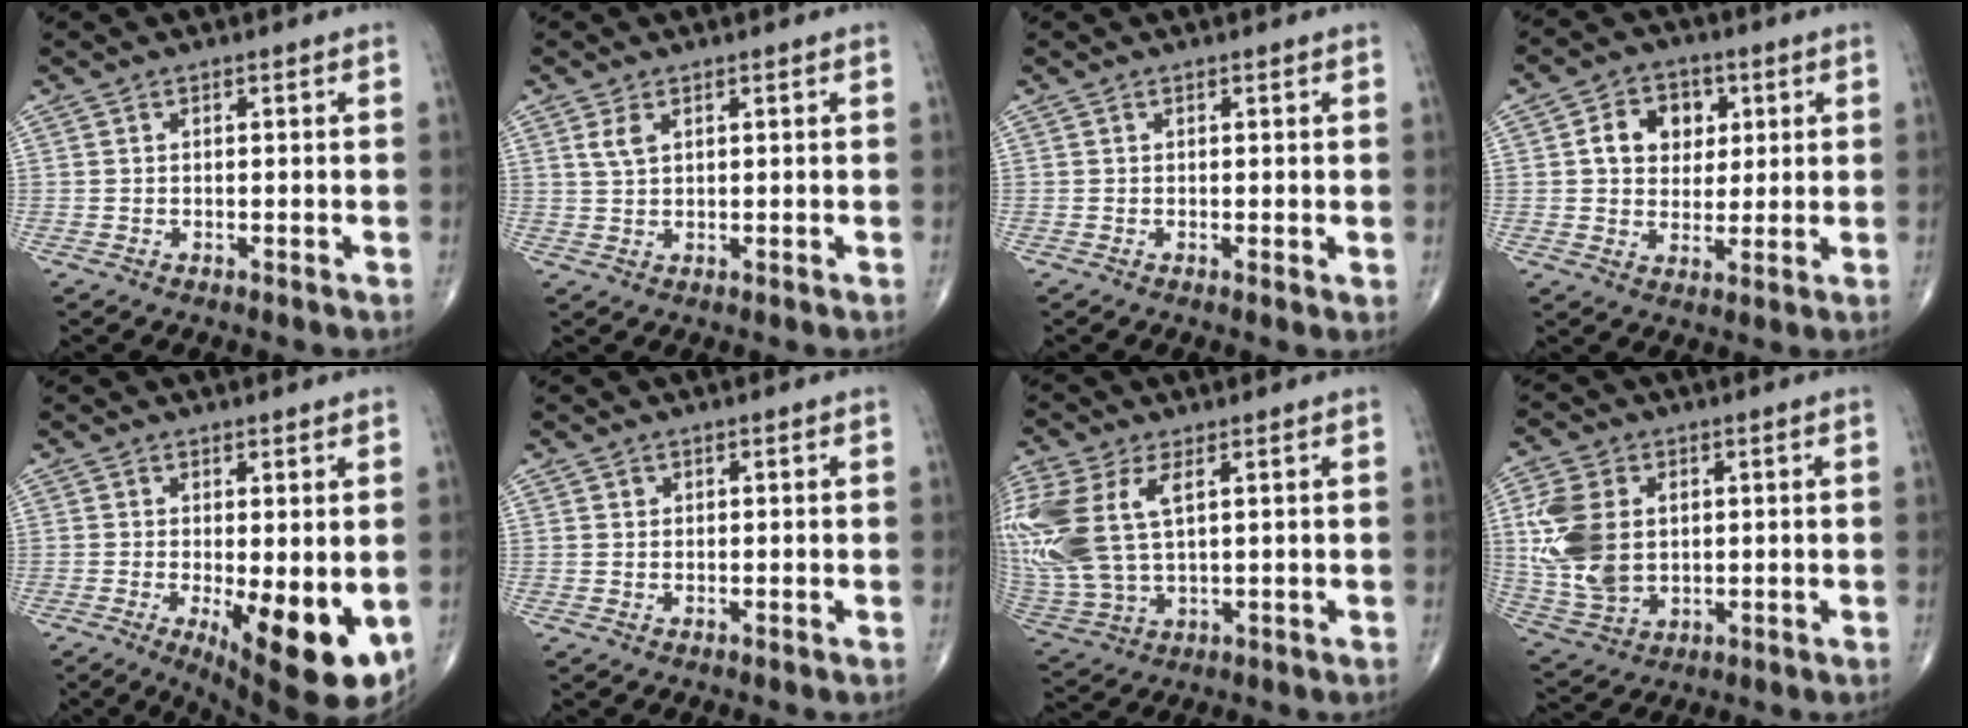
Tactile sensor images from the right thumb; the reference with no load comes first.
{"total": 2.4, "force": [1.2, 1.2, 1.8], "torque": [-0.037, 0.001, 0.029]}
{"total": 1.0, "force": [0.2, 0.3, 0.9], "torque": [-0.012, -0.004, 0.000]}
{"total": 9.0, "force": [2.2, 7.1, 5.1], "torque": [-0.040, -0.001, 0.034]}
{"total": 12.8, "force": [-2.9, 4.3, 11.7], "torque": [-0.158, -0.027, -0.028]}
{"total": 0.6, "force": [0.3, 0.5, 0.1], "torque": [0.004, 0.000, 0.003]}
{"total": 19.1, "force": [5.0, 10.2, 15.3], "torque": [-0.390, -0.002, 0.104]}
{"total": 13.7, "force": [1.9, 9.5, 9.7], "torque": [-0.197, -0.005, 0.045]}